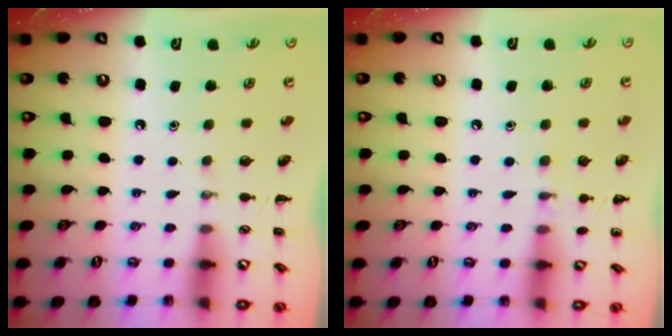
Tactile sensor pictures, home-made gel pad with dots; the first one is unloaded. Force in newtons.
{"total": 6.8, "press": 6.6, "slide": 1.8}